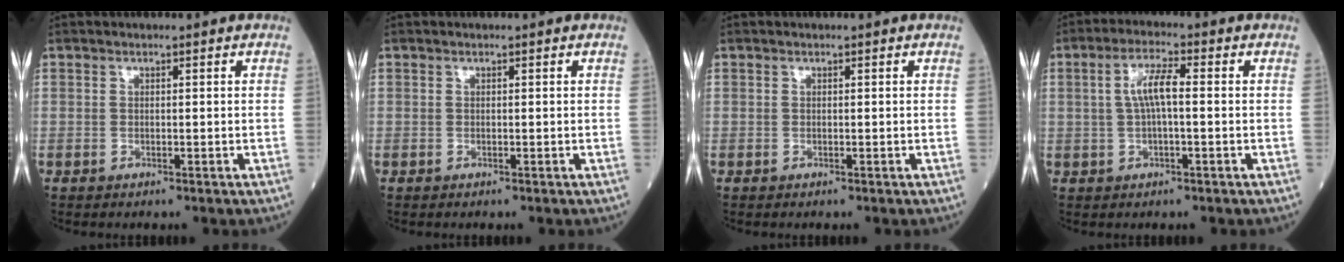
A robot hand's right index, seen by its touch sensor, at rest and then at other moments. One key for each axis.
{"total": 0.0}
{"total": 0.0}
{"total": 5.1, "fx": 0.4, "fy": 1.0, "fz": 4.9, "tx": -0.101, "ty": 0.015, "tz": 0.006}